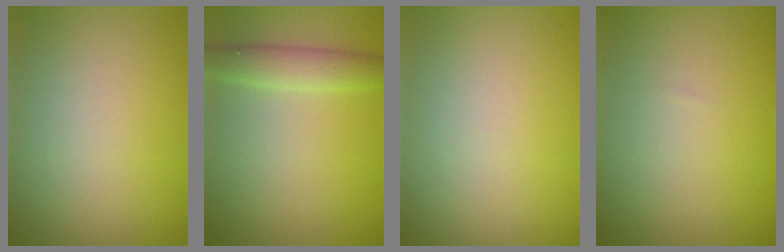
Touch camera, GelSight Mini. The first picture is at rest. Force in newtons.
{"total": 2.8, "press": 2.8, "slide": 0.1}
{"total": 0.0}
{"total": 0.0}